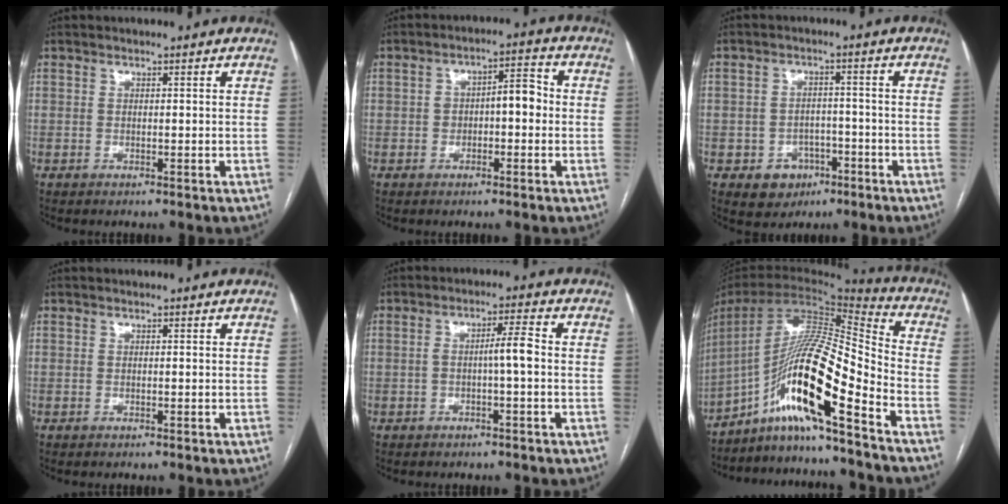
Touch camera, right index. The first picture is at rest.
{"total": 5.1, "force": [-0.3, 2.1, 4.7], "torque": [-0.072, 0.033, -0.006]}
{"total": 5.5, "force": [-2.6, 4.6, 1.6], "torque": [-0.016, 0.009, -0.029]}
{"total": 0.0}
{"total": 3.8, "force": [-0.7, -0.1, 3.7], "torque": [-0.062, 0.011, -0.011]}
{"total": 17.8, "force": [-10.5, 0.3, 14.4], "torque": [-0.277, 0.011, -0.192]}